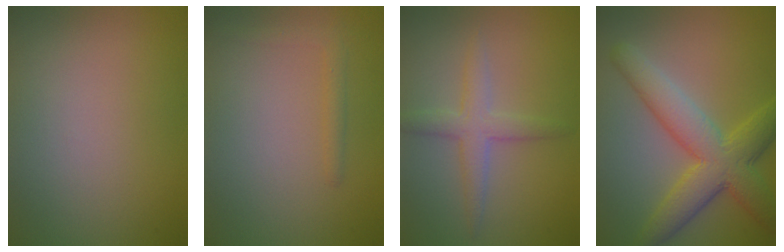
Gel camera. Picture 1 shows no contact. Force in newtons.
{"total": 1.4, "press": 1.4, "slide": 0.1}
{"total": 2.9, "press": 2.9, "slide": 0.1}
{"total": 7.4, "press": 7.4, "slide": 0.4}